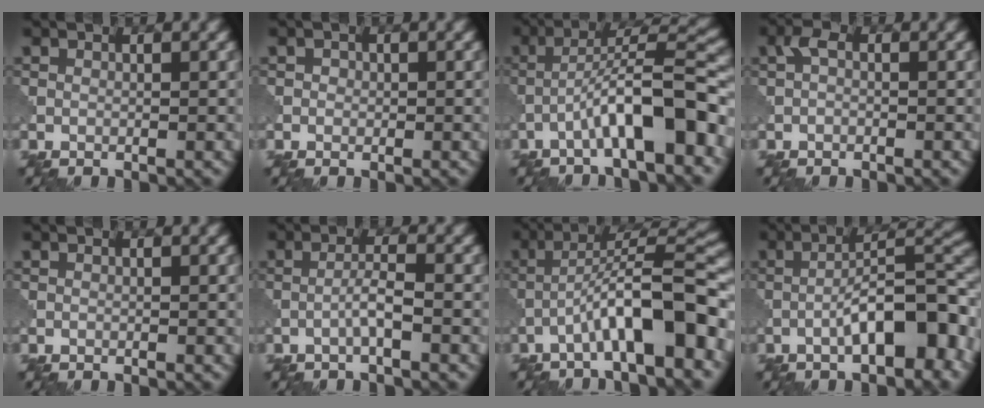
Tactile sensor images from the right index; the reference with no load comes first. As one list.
[{"total": 0.7, "force": [0.1, 0.7, 0.2], "torque": [0.000, -0.004, -0.001]}, {"total": 8.3, "force": [-3.5, 1.4, 7.4], "torque": [-0.118, 0.026, -0.057]}, {"total": 1.3, "force": [0.0, 0.8, 1.0], "torque": [-0.022, 0.005, -0.004]}, {"total": 0.0}, {"total": 2.2, "force": [-0.9, 0.2, 2.0], "torque": [-0.037, 0.010, -0.020]}, {"total": 9.2, "force": [-3.7, 1.6, 8.2], "torque": [-0.129, 0.026, -0.062]}, {"total": 9.2, "force": [-3.4, 3.0, 8.0], "torque": [-0.112, 0.022, -0.056]}]